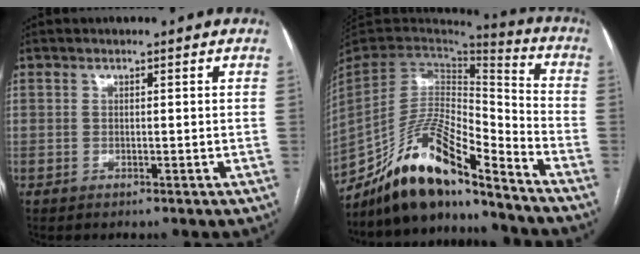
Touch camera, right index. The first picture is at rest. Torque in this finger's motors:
{"motor_torque": [0.83, -1.31, 0.65, 0.21]}